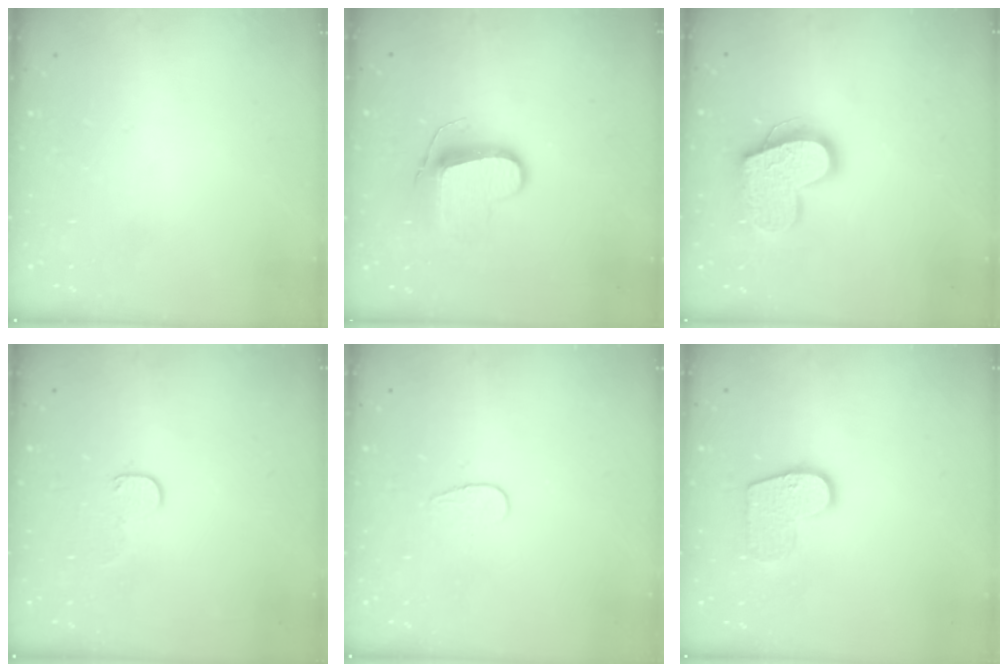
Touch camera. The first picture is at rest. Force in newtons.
{"total": 9.4, "press": 9.4, "slide": 0.2}
{"total": 16.9, "press": 16.9, "slide": 1.3}
{"total": 5.6, "press": 5.5, "slide": 0.5}
{"total": 3.7, "press": 3.7, "slide": 0.3}
{"total": 10.3, "press": 10.3, "slide": 0.4}